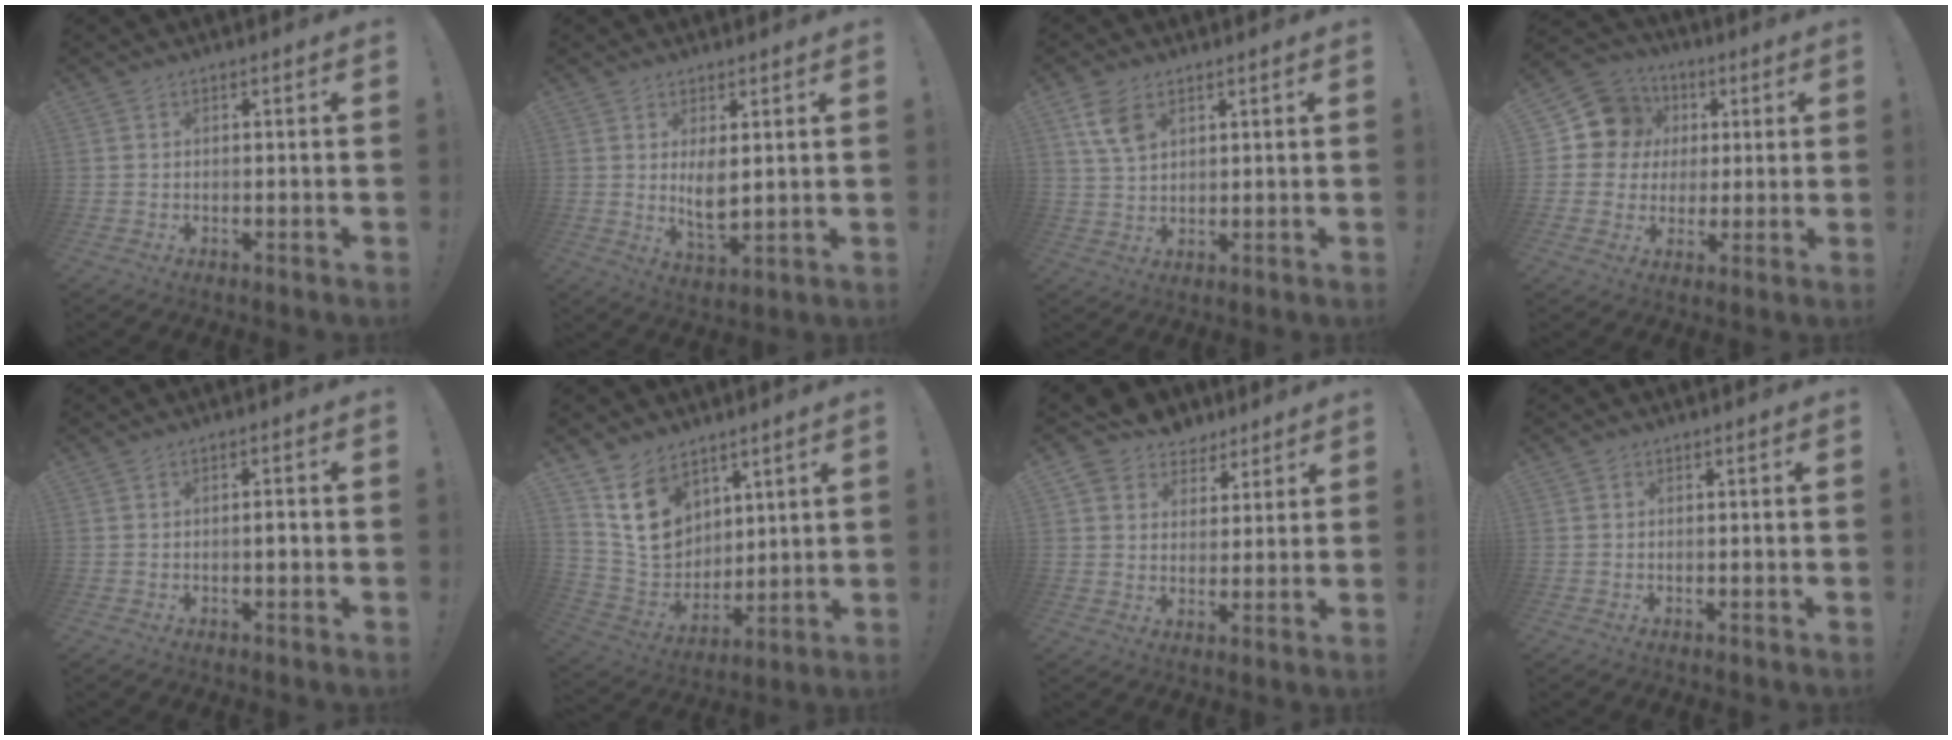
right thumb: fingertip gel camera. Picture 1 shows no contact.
{"total": 6.1, "force": [2.3, 2.8, 4.8], "torque": [-0.074, -0.019, 0.039]}
{"total": 7.2, "force": [3.7, 4.3, 4.5], "torque": [-0.083, -0.010, 0.074]}
{"total": 13.0, "force": [3.5, 11.8, 4.3], "torque": [-0.057, -0.010, 0.081]}
{"total": 1.9, "force": [-0.6, 0.4, 1.8], "torque": [-0.024, 0.001, -0.013]}
{"total": 15.4, "force": [8.8, 10.6, 6.7], "torque": [-0.112, -0.049, 0.176]}
{"total": 7.2, "force": [4.8, 5.4, 0.6], "torque": [-0.013, -0.036, 0.095]}
{"total": 0.0}